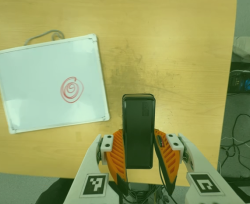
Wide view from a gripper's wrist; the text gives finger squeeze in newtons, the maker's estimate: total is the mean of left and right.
{"total": 3.3, "left": 1.8, "right": 4.8}